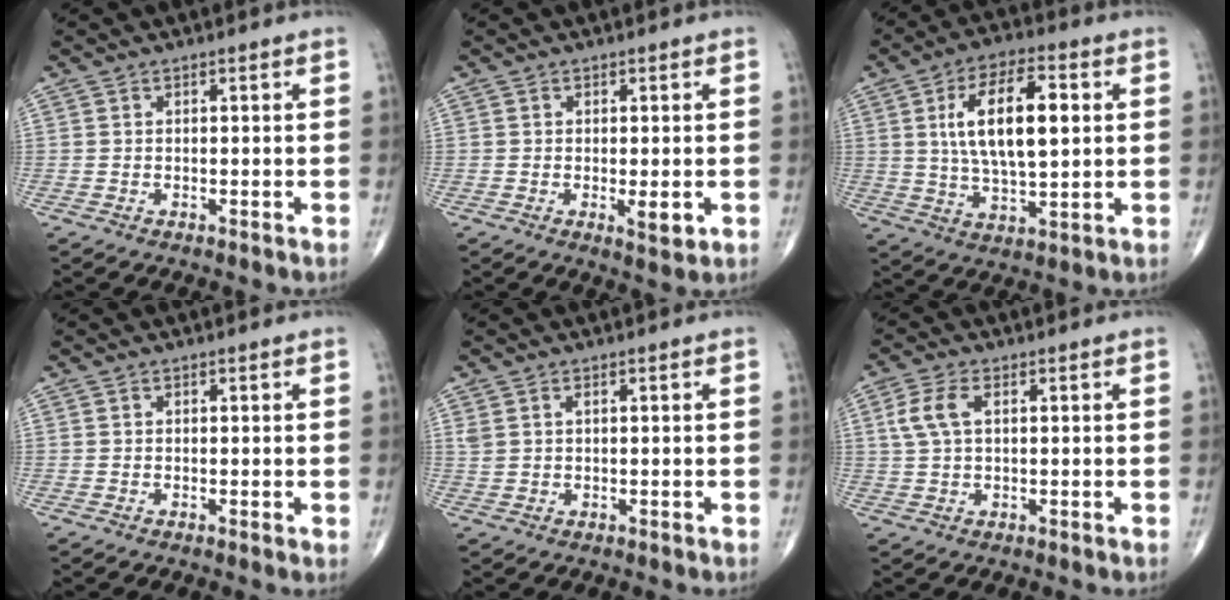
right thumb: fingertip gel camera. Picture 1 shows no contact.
{"total": 3.3, "force": [-0.7, 1.1, 3.0], "torque": [-0.042, -0.008, -0.009]}
{"total": 15.2, "force": [2.9, 6.6, 13.4], "torque": [-0.223, 0.000, 0.051]}
{"total": 0.5, "force": [0.1, 0.2, 0.5], "torque": [-0.009, -0.002, -0.001]}
{"total": 1.8, "force": [0.7, 0.9, 1.3], "torque": [-0.034, 0.008, 0.022]}
{"total": 5.2, "force": [1.3, 2.8, 4.2], "torque": [-0.105, 0.011, 0.025]}